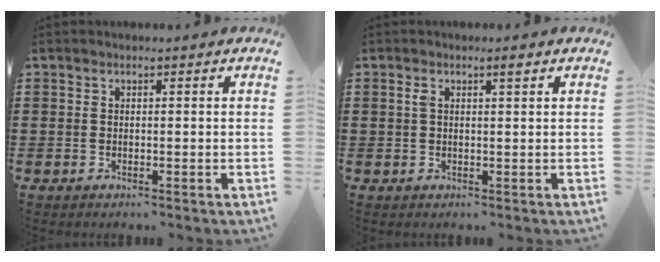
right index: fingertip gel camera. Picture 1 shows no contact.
{"total": 1.8, "force": [0.8, 0.3, 1.6], "torque": [-0.030, 0.003, 0.012]}